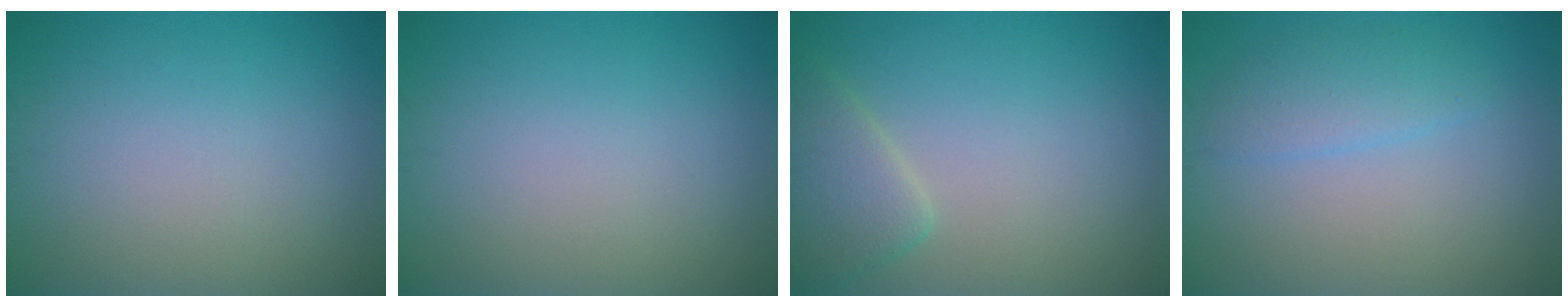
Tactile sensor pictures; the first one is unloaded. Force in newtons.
{"total": 0.0}
{"total": 3.3, "press": 3.3, "slide": 0.2}
{"total": 2.3, "press": 2.3, "slide": 0.0}